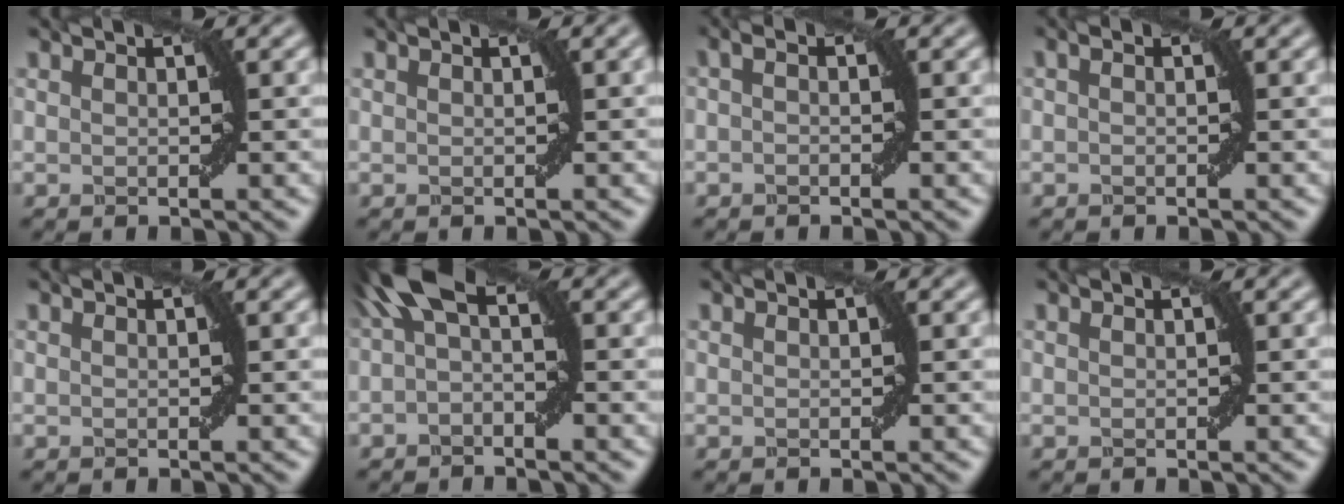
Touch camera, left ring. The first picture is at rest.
{"total": 0.5, "force": [0.3, 0.1, 0.4], "torque": [-0.007, 0.002, 0.009]}
{"total": 1.0, "force": [-1.0, 0.0, 0.2], "torque": [-0.004, -0.002, -0.012]}
{"total": 0.6, "force": [-0.6, 0.0, 0.0], "torque": [0.000, -0.001, -0.006]}
{"total": 0.0}
{"total": 3.0, "force": [0.4, 1.0, 2.7], "torque": [-0.057, 0.010, 0.012]}
{"total": 0.0}
{"total": 0.0}